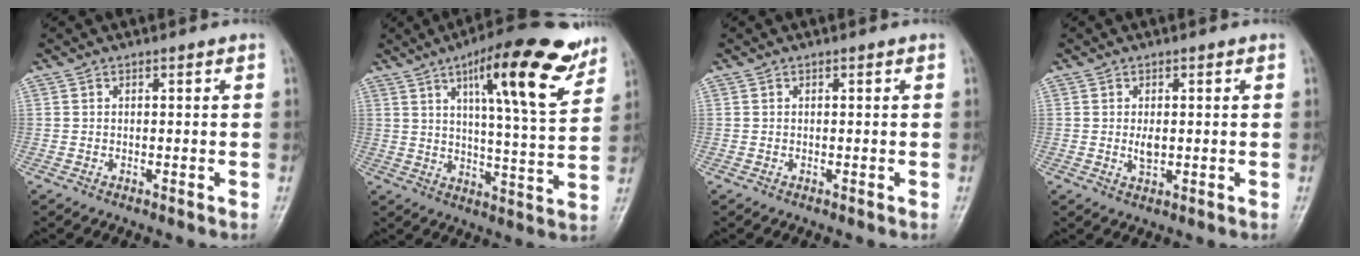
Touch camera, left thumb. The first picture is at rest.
{"total": 18.7, "force": [10.5, 4.3, 14.8], "torque": [-0.191, -0.046, 0.157]}
{"total": 0.0}
{"total": 2.6, "force": [0.1, 1.5, 2.1], "torque": [-0.032, -0.005, 0.002]}